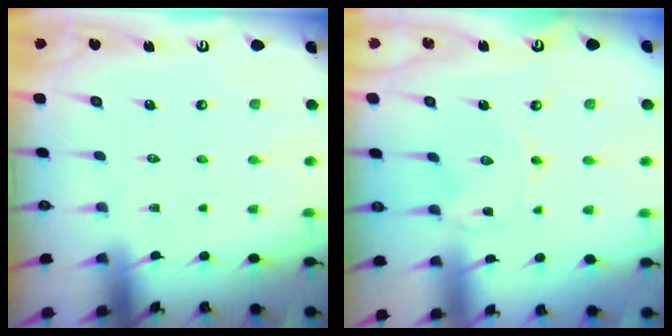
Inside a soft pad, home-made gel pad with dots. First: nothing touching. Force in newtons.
{"total": 0.0}